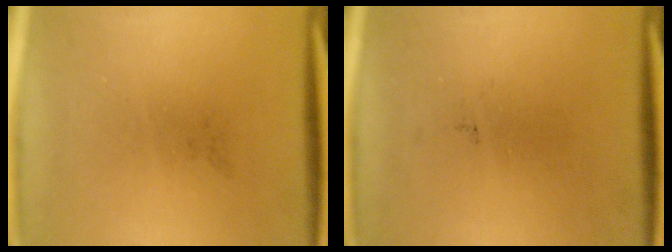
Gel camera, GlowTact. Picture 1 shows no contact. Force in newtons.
{"total": 0.0}